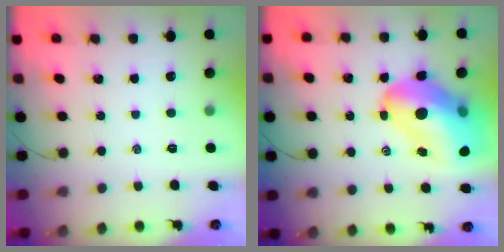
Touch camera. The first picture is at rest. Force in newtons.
{"total": 22.2, "press": 21.4, "slide": 5.7}